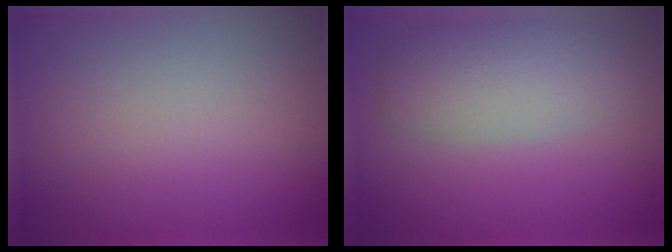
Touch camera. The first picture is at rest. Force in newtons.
{"total": 4.8, "press": 4.8, "slide": 0.2}